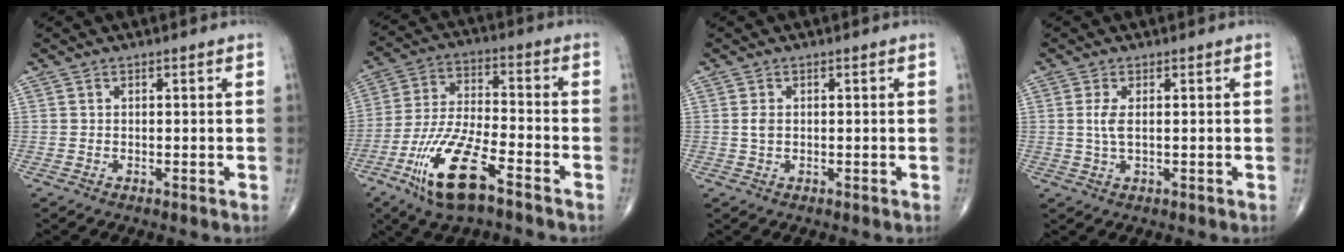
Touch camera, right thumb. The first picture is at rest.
{"total": 15.2, "force": [-8.4, 4.6, 11.7], "torque": [-0.240, 0.036, -0.157]}
{"total": 1.6, "force": [0.1, 1.0, 1.2], "torque": [-0.023, 0.001, 0.002]}
{"total": 3.2, "force": [0.4, 1.2, 2.9], "torque": [-0.071, -0.002, 0.012]}